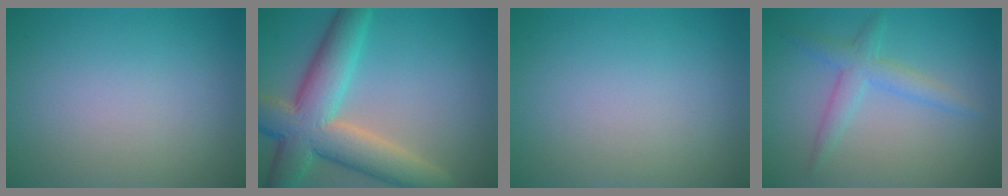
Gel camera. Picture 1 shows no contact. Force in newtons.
{"total": 9.2, "press": 9.2, "slide": 0.8}
{"total": 0.0}
{"total": 2.8, "press": 2.8, "slide": 0.1}